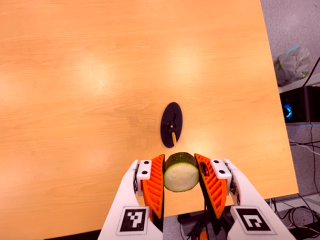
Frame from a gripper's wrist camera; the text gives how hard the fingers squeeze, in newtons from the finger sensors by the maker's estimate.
{"total": 12.9, "left": 11.1, "right": 14.7}